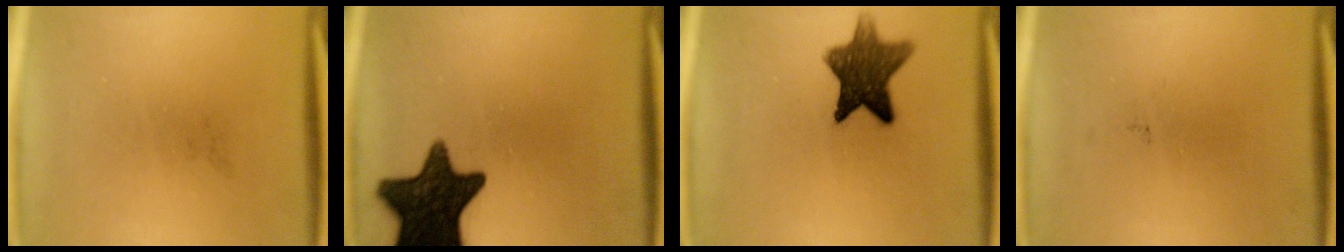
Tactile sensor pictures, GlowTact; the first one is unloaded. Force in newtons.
{"total": 15.4}
{"total": 10.4}
{"total": 0.0}